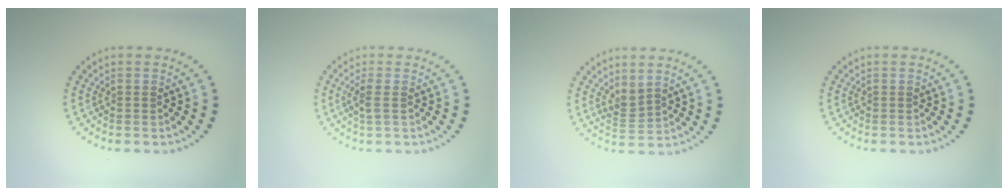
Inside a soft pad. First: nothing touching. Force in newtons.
{"total": 1.3, "press": 1.1, "slide": 0.7}
{"total": 1.6, "press": 1.3, "slide": 1.0}
{"total": 0.0}